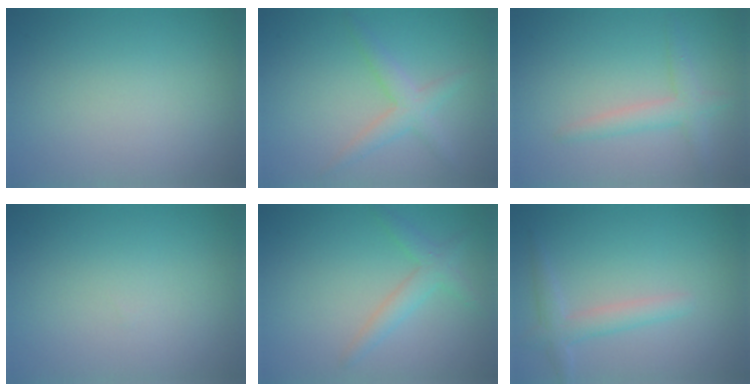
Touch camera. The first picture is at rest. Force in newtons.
{"total": 2.4, "press": 2.4, "slide": 0.1}
{"total": 2.3, "press": 2.3, "slide": 0.1}
{"total": 0.0}
{"total": 2.2, "press": 2.2, "slide": 0.0}
{"total": 2.3, "press": 2.3, "slide": 0.2}